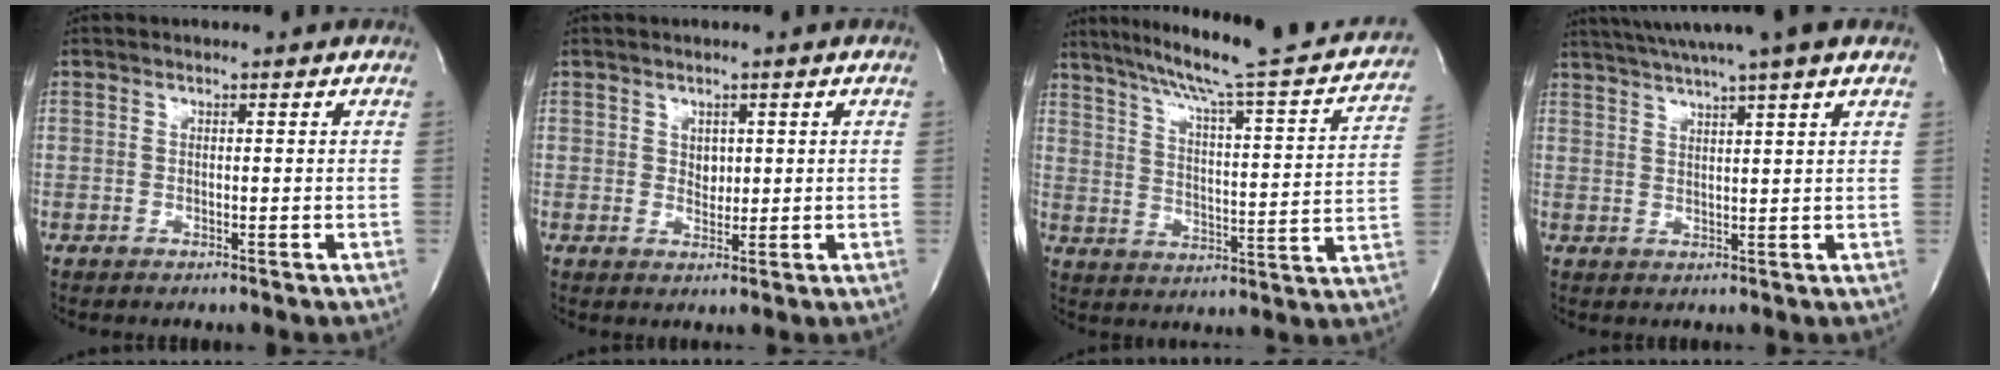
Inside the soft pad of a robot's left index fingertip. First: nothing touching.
{"total": 1.7, "force": [0.2, 1.3, 1.1], "torque": [-0.014, -0.005, 0.006]}
{"total": 25.5, "force": [21.9, 2.0, 12.9], "torque": [-0.200, -0.024, 0.280]}
{"total": 11.6, "force": [9.3, -0.8, 6.9], "torque": [-0.122, 0.024, 0.124]}